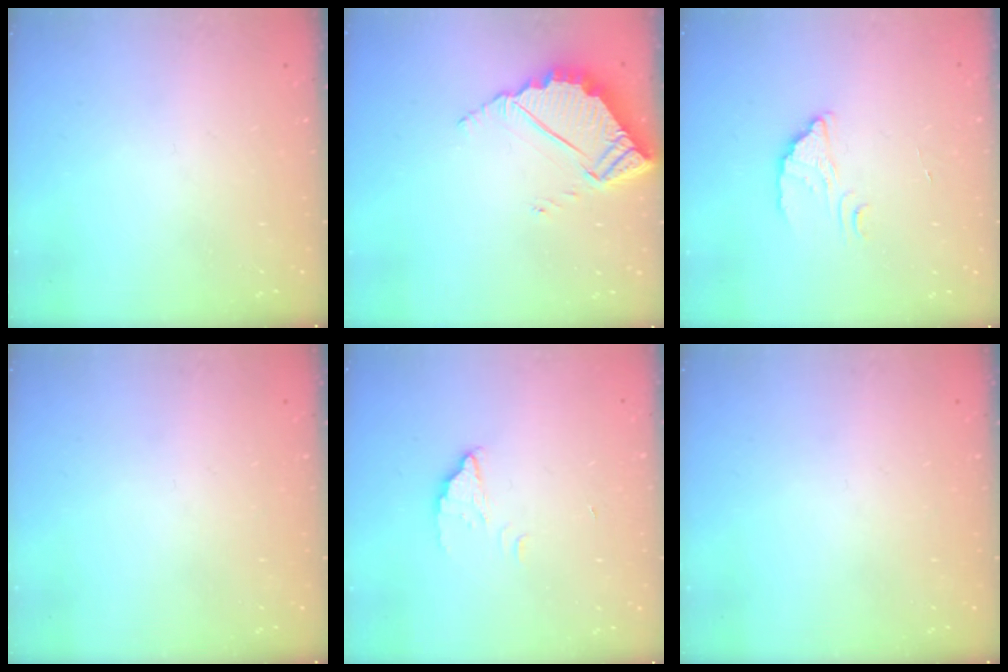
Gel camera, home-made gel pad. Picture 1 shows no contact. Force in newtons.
{"total": 6.2, "press": 6.2, "slide": 0.3}
{"total": 2.6, "press": 2.6, "slide": 0.1}
{"total": 0.0}
{"total": 2.2, "press": 2.2, "slide": 0.2}
{"total": 0.0}